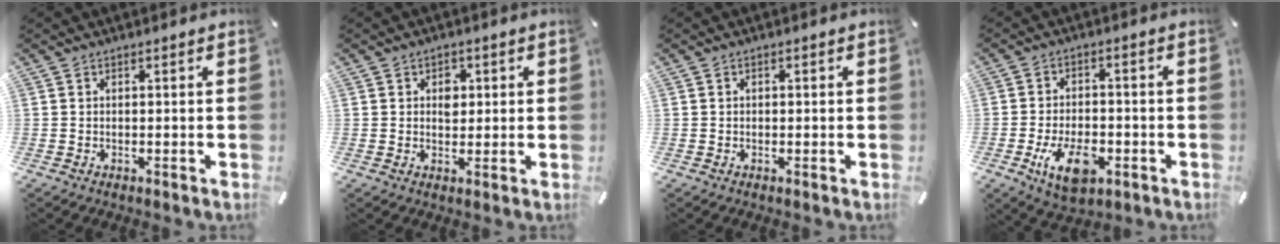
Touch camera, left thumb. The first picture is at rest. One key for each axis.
{"total": 3.6, "fx": 0.8, "fy": 2.8, "fz": 2.1, "tx": -0.004, "ty": -0.009, "tz": 0.003}
{"total": 0.5, "fx": -0.1, "fy": 0.4, "fz": 0.2, "tx": -0.003, "ty": 0.002, "tz": -0.003}
{"total": 9.9, "fx": -4.0, "fy": 5.7, "fz": 7.1, "tx": -0.129, "ty": 0.003, "tz": -0.071}